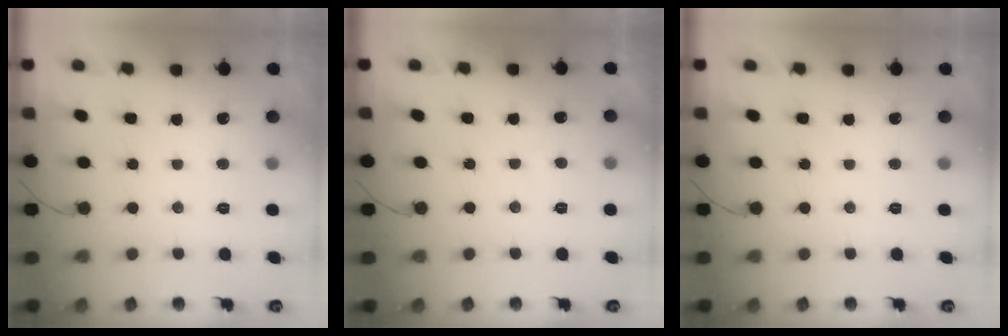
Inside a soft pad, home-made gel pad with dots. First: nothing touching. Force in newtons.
{"total": 0.6, "press": 0.4, "slide": 0.4}
{"total": 0.0}